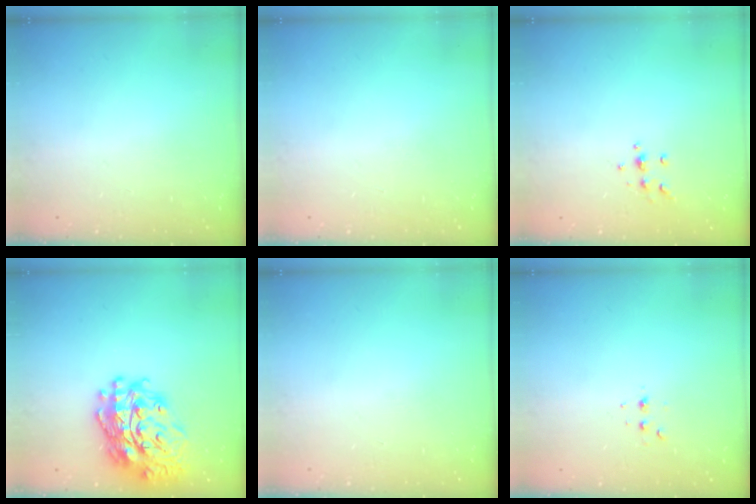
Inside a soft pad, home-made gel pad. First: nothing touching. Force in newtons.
{"total": 0.0}
{"total": 5.4, "press": 5.3, "slide": 0.6}
{"total": 23.0, "press": 22.8, "slide": 2.4}
{"total": 0.0}
{"total": 2.8, "press": 2.8, "slide": 0.7}